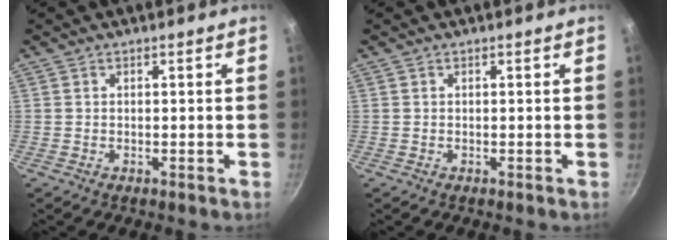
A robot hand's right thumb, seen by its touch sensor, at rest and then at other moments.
{"total": 0.0}